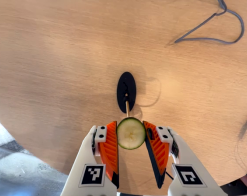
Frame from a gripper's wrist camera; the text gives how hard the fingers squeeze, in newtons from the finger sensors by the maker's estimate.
{"total": 10.3, "left": 10.7, "right": 9.9}